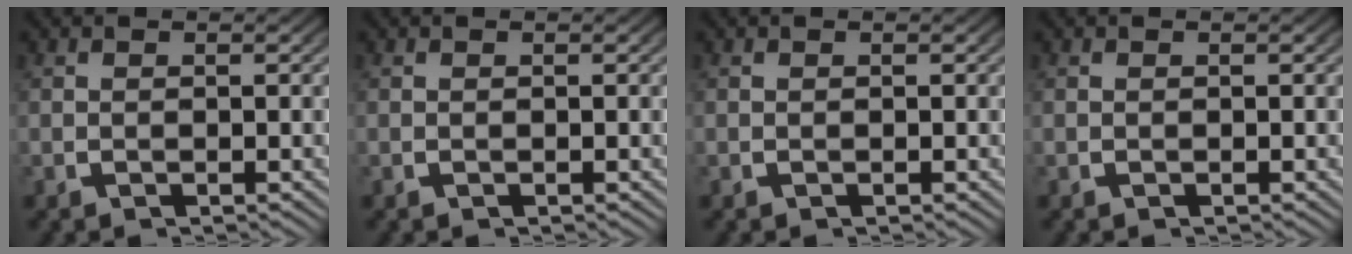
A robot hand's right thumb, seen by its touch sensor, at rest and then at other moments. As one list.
[{"total": 0.0}, {"total": 0.0}, {"total": 0.0}]